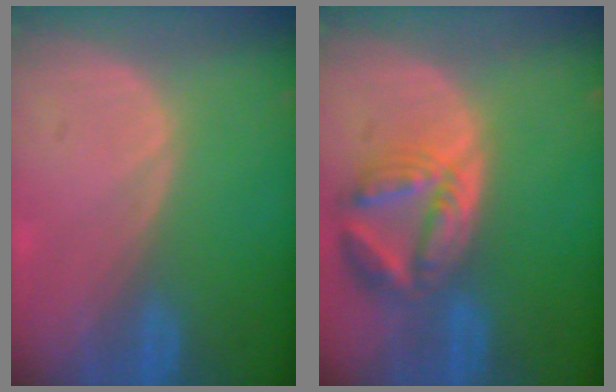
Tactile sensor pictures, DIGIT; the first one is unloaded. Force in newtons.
{"total": 8.2, "press": 7.3, "slide": 3.7}